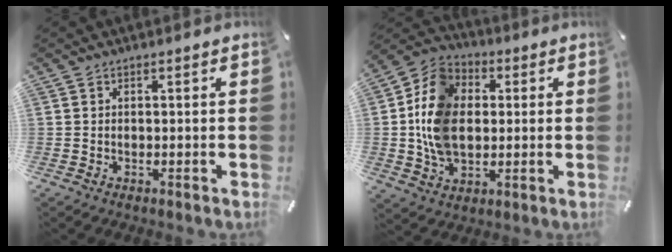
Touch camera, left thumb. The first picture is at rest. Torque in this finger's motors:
{"motor_torque": [2.39, 2.30, 1.58, 0.01, 0.24]}